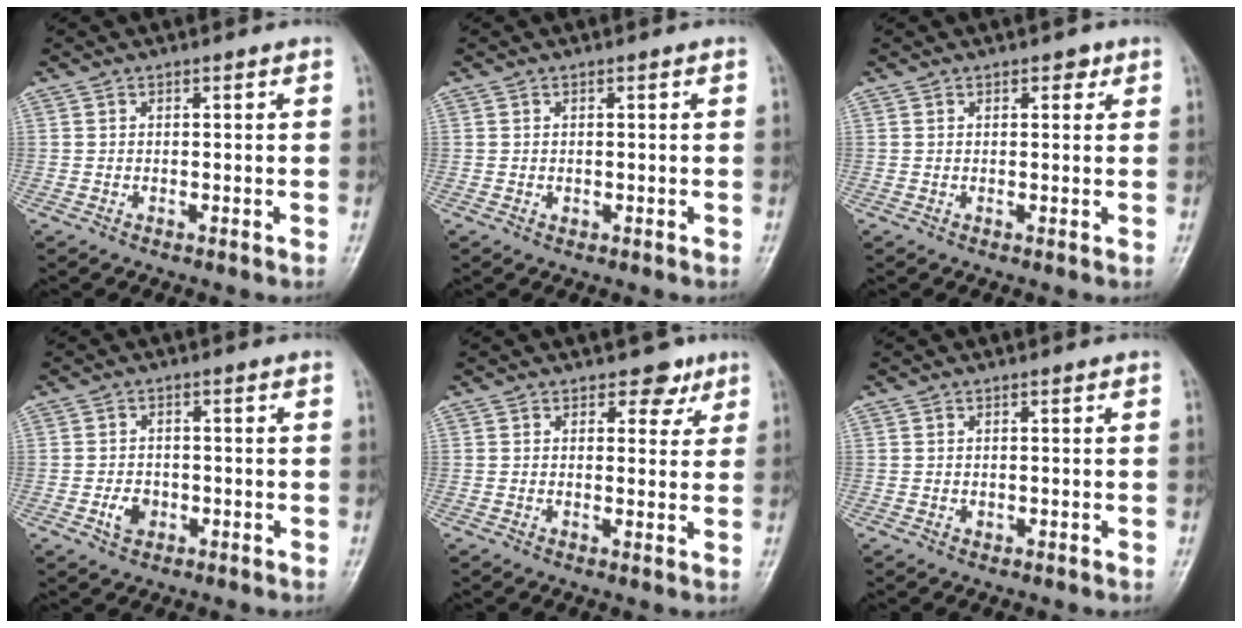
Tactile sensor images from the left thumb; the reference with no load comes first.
{"total": 0.6, "force": [0.1, 0.4, 0.5], "torque": [-0.004, -0.001, 0.004]}
{"total": 1.6, "force": [1.0, 0.9, 0.9], "torque": [0.000, -0.002, 0.009]}
{"total": 3.3, "force": [-1.2, 2.5, 1.9], "torque": [-0.024, 0.006, -0.019]}
{"total": 4.0, "force": [2.7, 2.6, 1.5], "torque": [0.011, -0.012, 0.033]}
{"total": 0.5, "force": [0.1, 0.3, 0.4], "torque": [-0.002, -0.001, 0.004]}